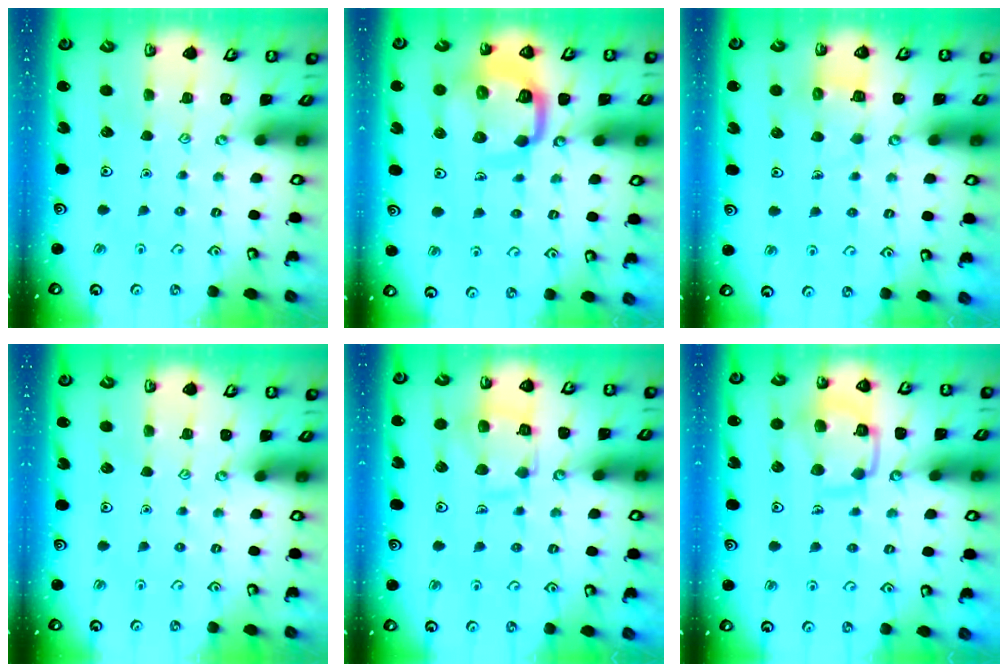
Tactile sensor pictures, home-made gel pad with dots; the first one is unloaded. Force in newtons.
{"total": 11.4, "press": 11.4, "slide": 1.2}
{"total": 7.1, "press": 7.1, "slide": 0.4}
{"total": 0.0}
{"total": 12.4, "press": 12.4, "slide": 1.2}
{"total": 12.2, "press": 12.2, "slide": 0.9}